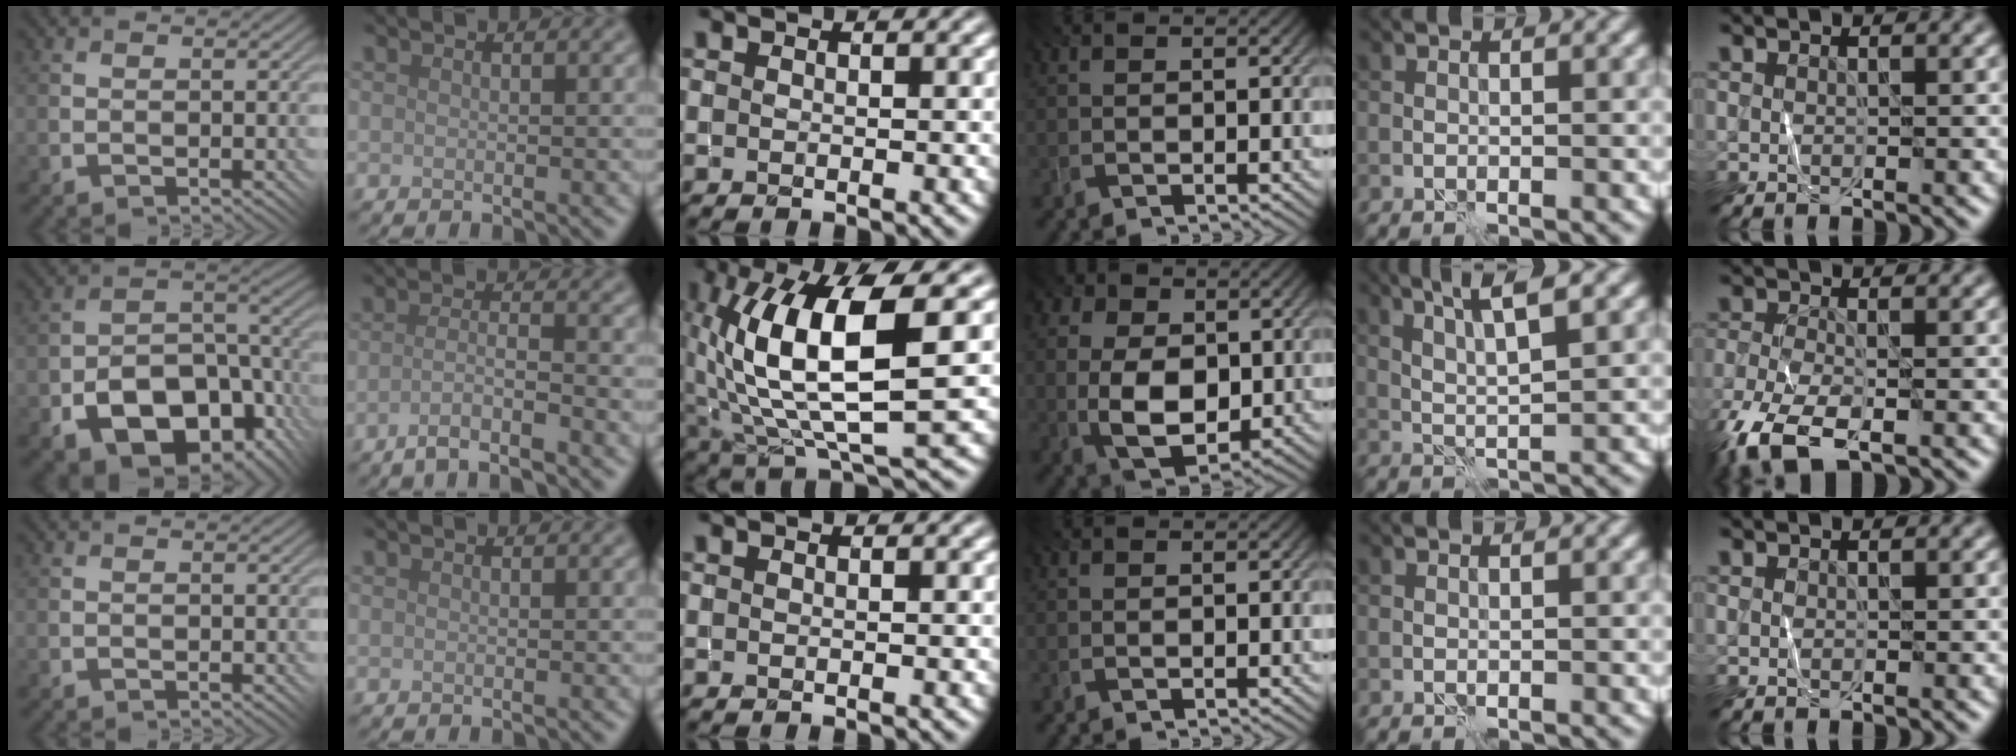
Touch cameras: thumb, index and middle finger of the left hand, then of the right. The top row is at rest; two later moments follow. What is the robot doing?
{"motion": "fold", "object": "shorts"}